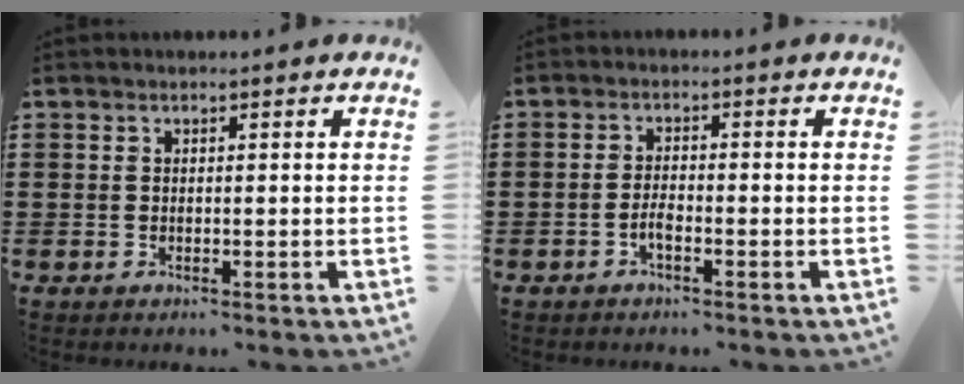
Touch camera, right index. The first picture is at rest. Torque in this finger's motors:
{"motor_torque": [0.09, 2.04, 0.00, -0.01]}